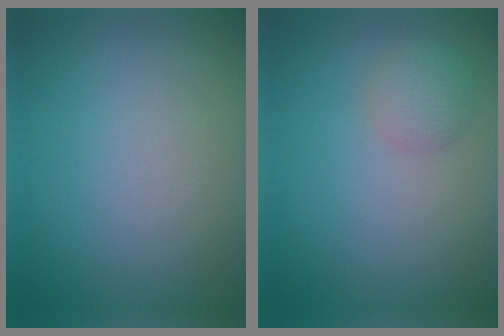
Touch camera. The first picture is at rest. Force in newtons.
{"total": 1.9, "press": 1.8, "slide": 0.1}